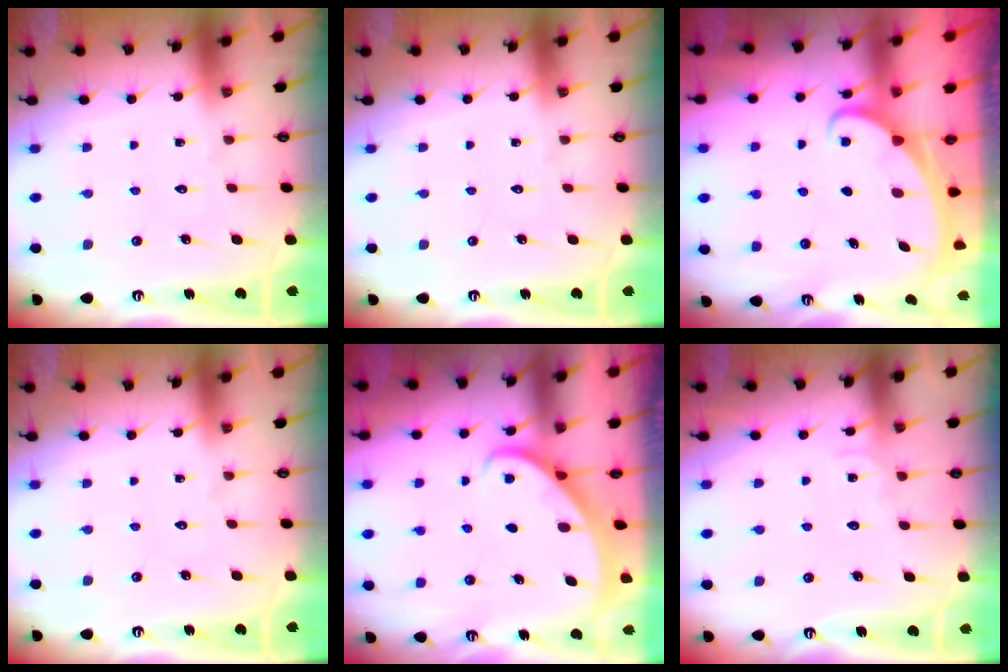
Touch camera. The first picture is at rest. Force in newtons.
{"total": 0.0}
{"total": 2.0, "press": 2.0, "slide": 0.3}
{"total": 0.0}
{"total": 1.9, "press": 1.9, "slide": 0.2}
{"total": 4.5, "press": 4.5, "slide": 0.5}